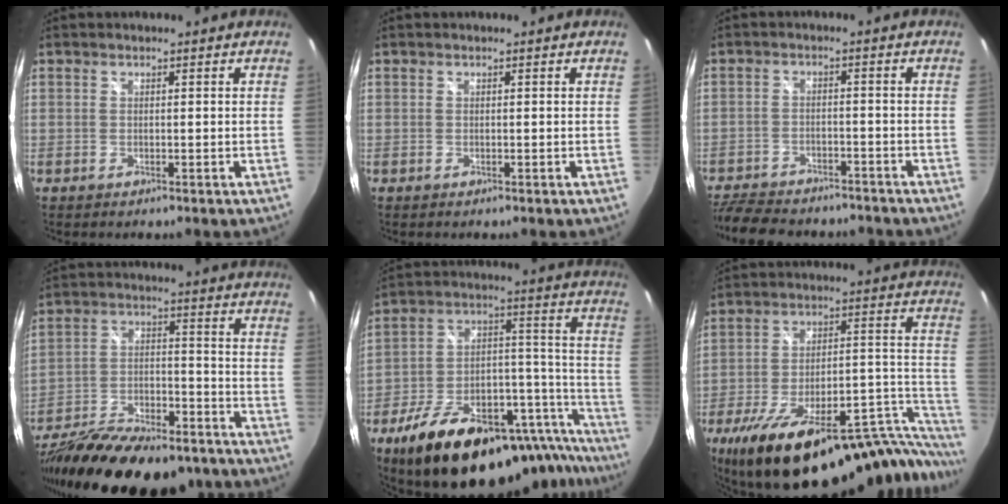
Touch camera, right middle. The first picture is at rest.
{"total": 0.0}
{"total": 15.0, "force": [-12.6, 5.2, 6.1], "torque": [-0.145, -0.012, -0.188]}
{"total": 27.7, "force": [-21.8, 9.0, 14.5], "torque": [-0.268, -0.035, -0.327]}
{"total": 32.4, "force": [-24.5, 12.1, 17.3], "torque": [-0.221, 0.035, -0.338]}
{"total": 36.2, "force": [-26.0, 11.1, 22.5], "torque": [-0.302, -0.014, -0.364]}